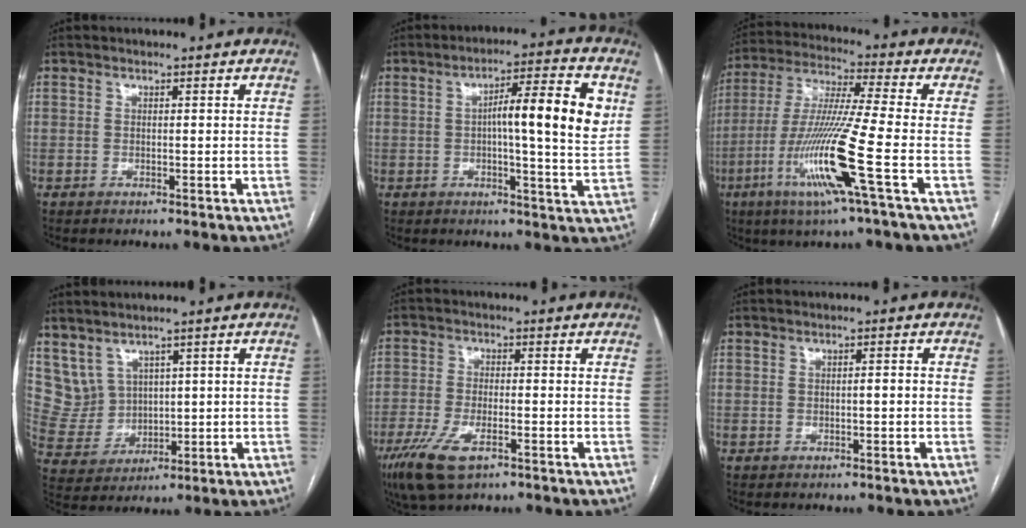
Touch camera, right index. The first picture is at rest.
{"total": 12.1, "force": [2.1, 1.0, 11.9], "torque": [-0.176, 0.014, 0.024]}
{"total": 15.2, "force": [-5.5, -1.6, 14.1], "torque": [-0.290, -0.023, -0.110]}
{"total": 6.1, "force": [3.5, 4.8, 1.4], "torque": [-0.039, 0.021, 0.092]}
{"total": 8.2, "force": [-4.7, 2.8, 6.2], "torque": [-0.128, -0.017, -0.082]}
{"total": 1.1, "force": [-0.2, 0.2, 1.0], "torque": [-0.015, 0.003, -0.003]}